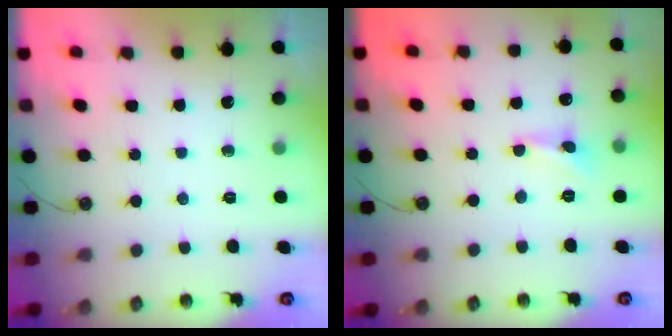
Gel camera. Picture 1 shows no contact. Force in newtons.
{"total": 1.7, "press": 1.6, "slide": 0.5}